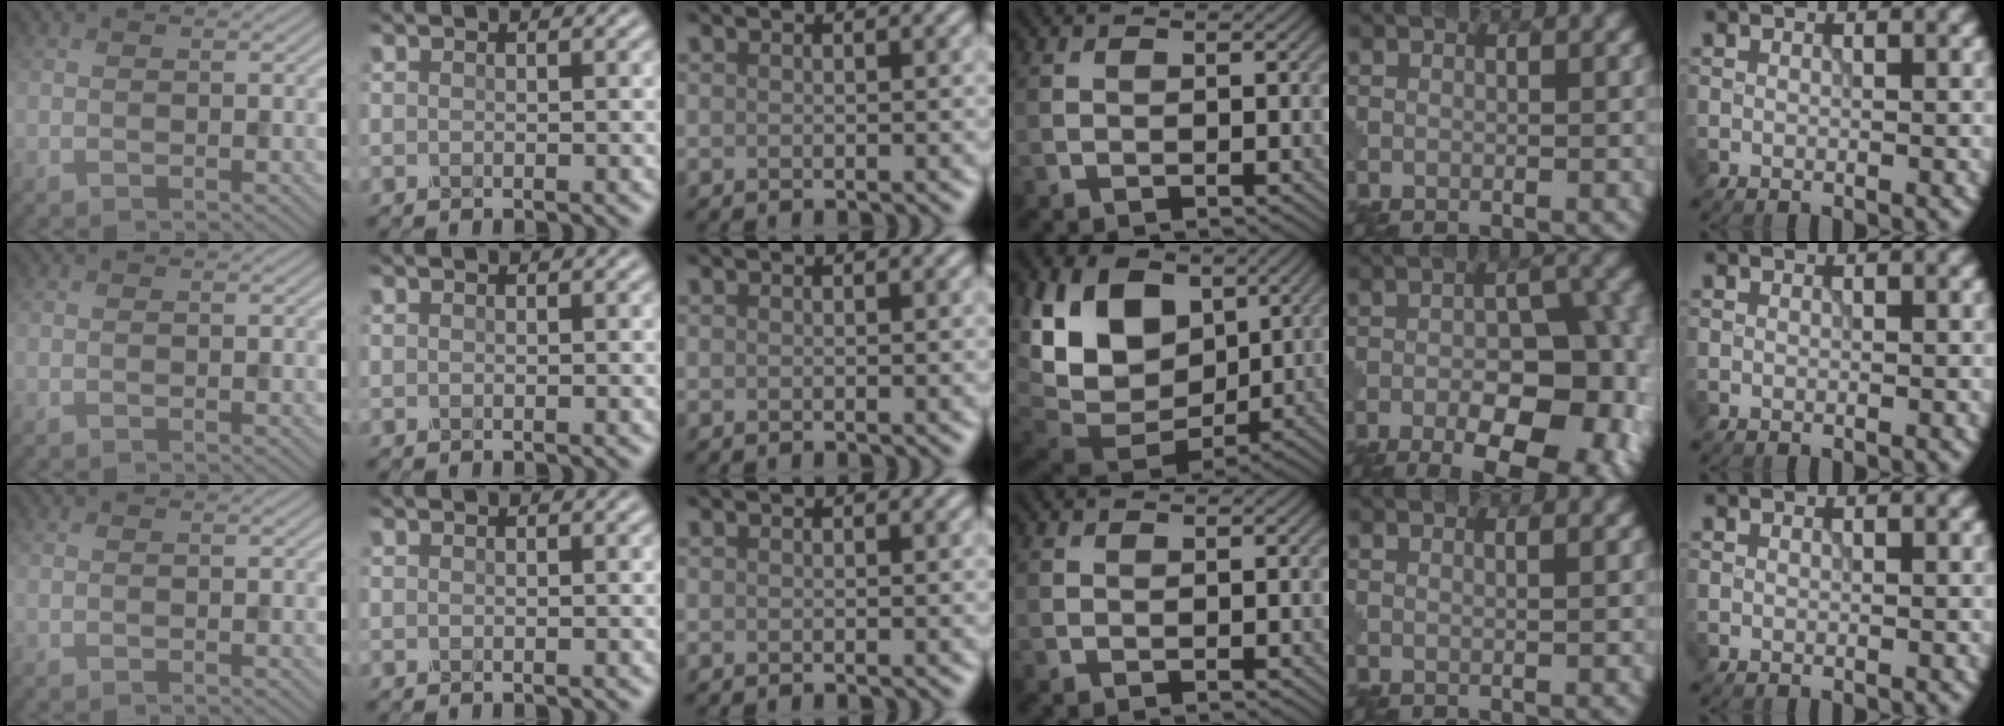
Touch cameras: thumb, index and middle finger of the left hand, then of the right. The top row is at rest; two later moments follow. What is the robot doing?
{"motion": "wrap", "object": "tissue paper"}